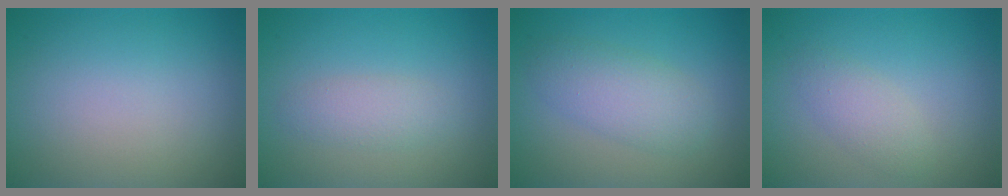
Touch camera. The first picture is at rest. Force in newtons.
{"total": 1.9, "press": 1.9, "slide": 0.1}
{"total": 3.6, "press": 3.6, "slide": 0.0}
{"total": 2.0, "press": 2.0, "slide": 0.1}